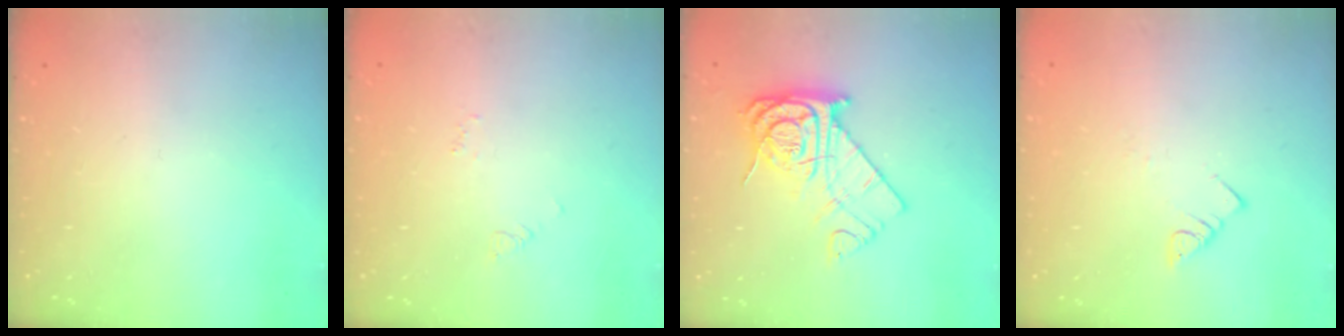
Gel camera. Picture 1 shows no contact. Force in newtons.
{"total": 1.7, "press": 1.6, "slide": 0.3}
{"total": 14.3, "press": 14.2, "slide": 1.6}
{"total": 3.2, "press": 3.2, "slide": 0.1}